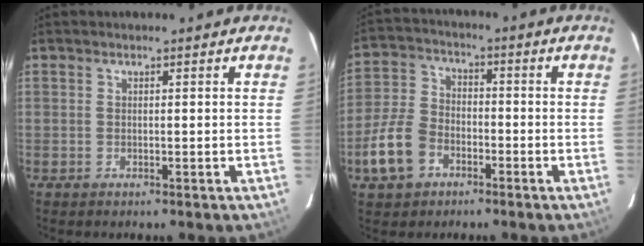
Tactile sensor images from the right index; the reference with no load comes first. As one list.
[{"total": 10.2, "force": [-5.0, 7.0, 5.4], "torque": [-0.129, 0.015, -0.097]}]